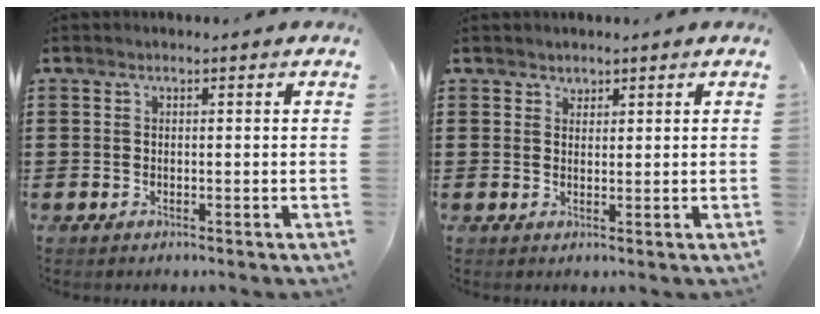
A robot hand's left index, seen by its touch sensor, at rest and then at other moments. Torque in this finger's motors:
{"motor_torque": [-0.70, 0.91, 0.00, -0.01]}